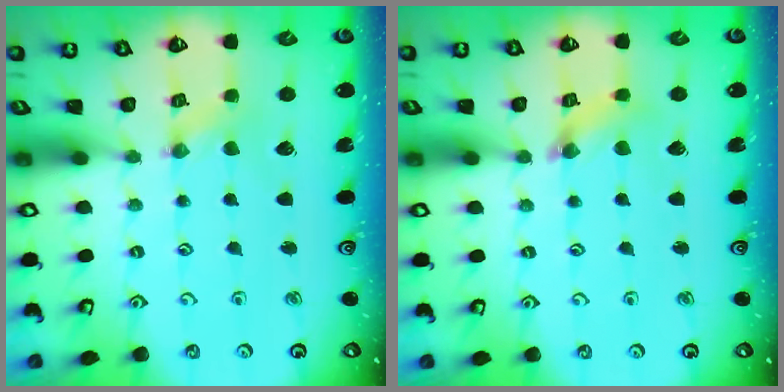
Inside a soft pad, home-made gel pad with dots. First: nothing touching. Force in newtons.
{"total": 2.4, "press": 2.4, "slide": 0.2}